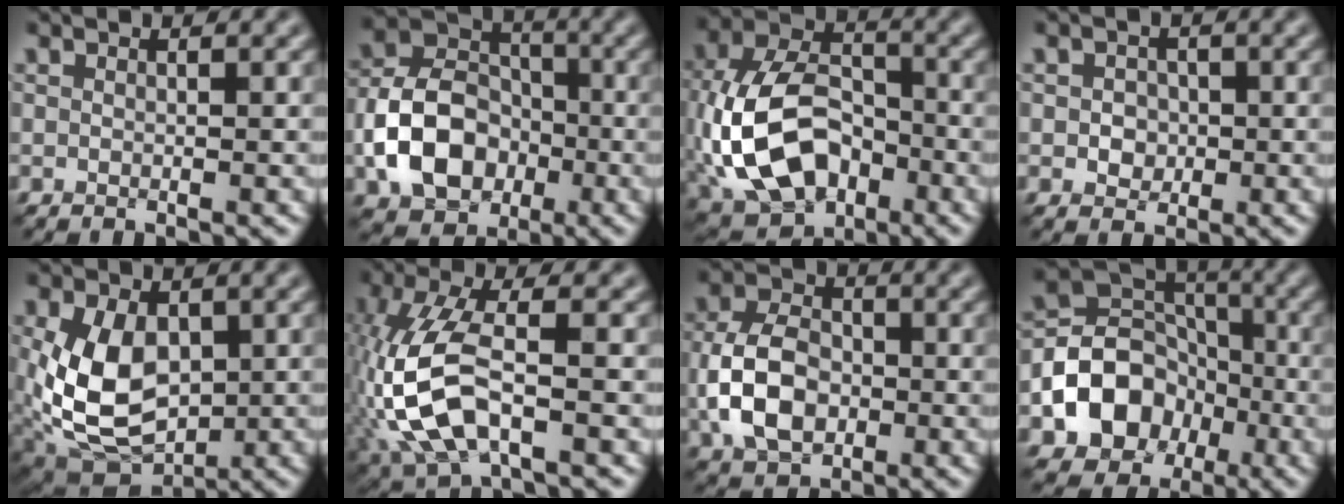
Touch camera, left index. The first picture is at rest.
{"total": 8.5, "force": [-2.6, 6.3, 5.0], "torque": [-0.093, 0.004, -0.058]}
{"total": 12.7, "force": [-3.5, 8.5, 8.8], "torque": [-0.186, -0.007, -0.073]}
{"total": 1.9, "force": [-0.2, 1.7, 1.0], "torque": [-0.012, -0.002, -0.005]}
{"total": 9.0, "force": [-0.3, 5.8, 6.9], "torque": [-0.150, -0.009, -0.005]}
{"total": 10.2, "force": [-2.2, 4.6, 8.8], "torque": [-0.212, 0.002, -0.053]}
{"total": 6.9, "force": [-1.6, 4.8, 4.8], "torque": [-0.102, 0.004, -0.038]}
{"total": 8.8, "force": [-3.4, 6.8, 4.5], "torque": [-0.063, 0.000, -0.067]}